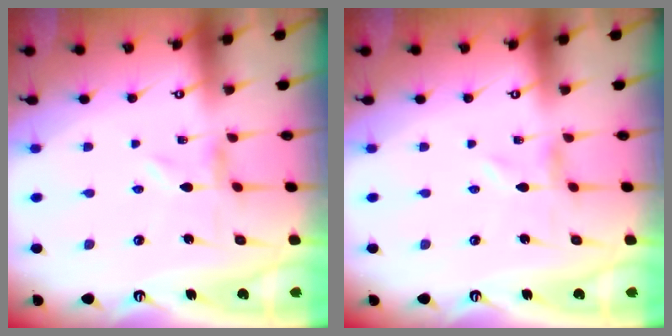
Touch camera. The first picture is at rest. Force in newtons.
{"total": 0.0}